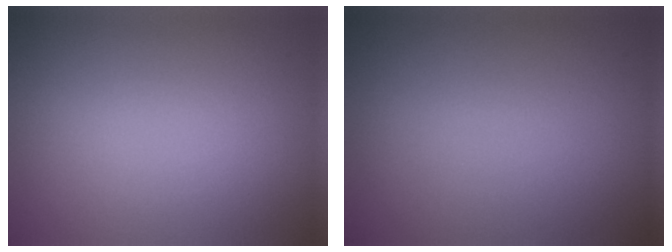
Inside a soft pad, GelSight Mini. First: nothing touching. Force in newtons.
{"total": 0.0}